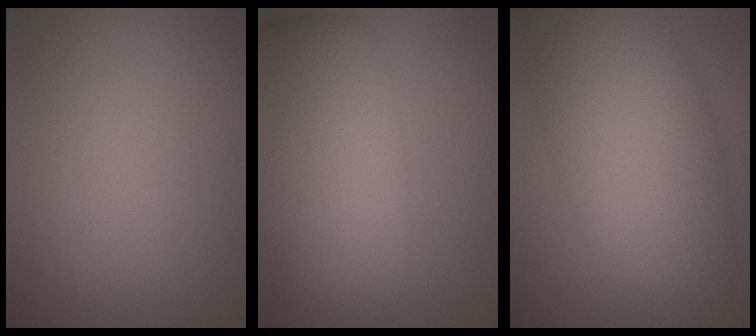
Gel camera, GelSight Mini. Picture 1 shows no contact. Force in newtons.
{"total": 10.6, "press": 10.6, "slide": 0.8}
{"total": 10.7, "press": 10.7, "slide": 0.5}